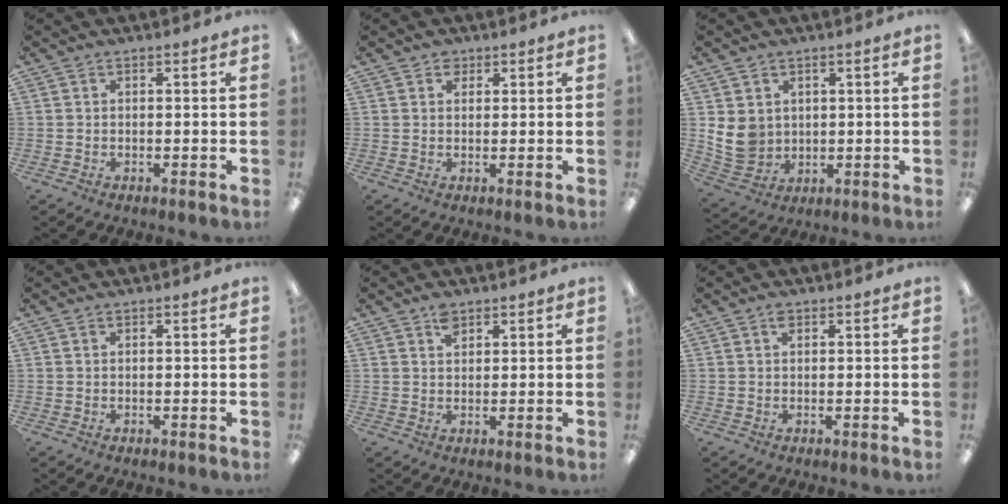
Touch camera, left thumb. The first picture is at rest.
{"total": 1.9, "force": [1.3, 1.3, 0.5], "torque": [-0.004, -0.003, 0.023]}
{"total": 7.7, "force": [1.4, 6.8, 3.3], "torque": [-0.083, -0.003, 0.030]}
{"total": 0.0}
{"total": 2.8, "force": [2.0, 1.5, 1.3], "torque": [-0.021, -0.004, 0.035]}
{"total": 1.3, "force": [0.7, 0.7, 0.8], "torque": [-0.011, -0.002, 0.010]}